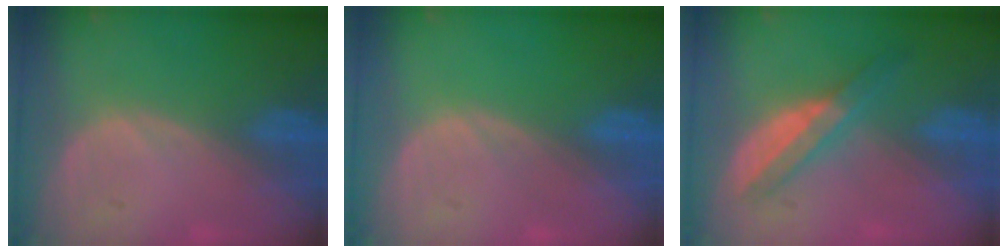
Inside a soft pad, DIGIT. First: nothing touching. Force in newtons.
{"total": 0.0}
{"total": 5.8, "press": 5.2, "slide": 2.6}